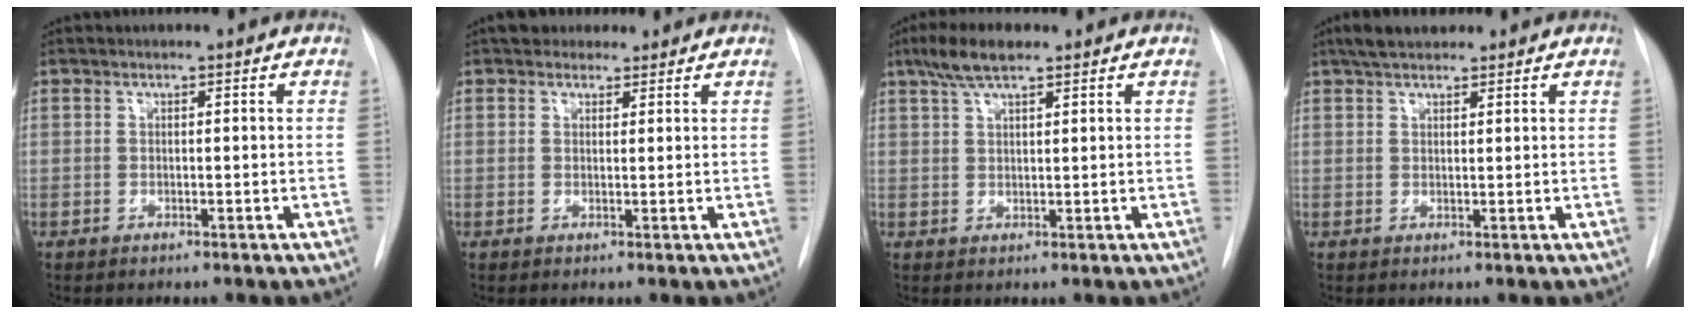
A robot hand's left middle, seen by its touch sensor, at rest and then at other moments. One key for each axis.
{"total": 4.0, "fx": 3.3, "fy": 2.1, "fz": 0.9, "tx": -0.001, "ty": 0.018, "tz": 0.050}
{"total": 5.2, "fx": 3.6, "fy": 1.3, "fz": 3.6, "tx": -0.076, "ty": 0.015, "tz": 0.066}
{"total": 4.5, "fx": 3.5, "fy": 1.7, "fz": 2.1, "tx": -0.042, "ty": 0.020, "tz": 0.060}